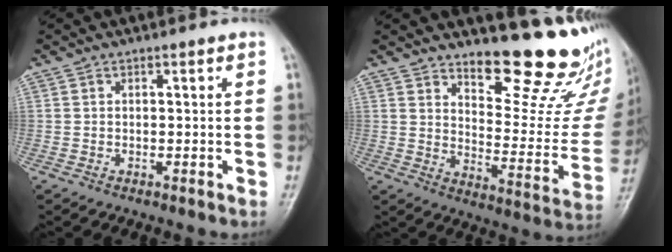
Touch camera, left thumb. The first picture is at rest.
{"total": 18.4, "force": [15.7, 5.3, 7.9], "torque": [-0.049, -0.152, 0.206]}